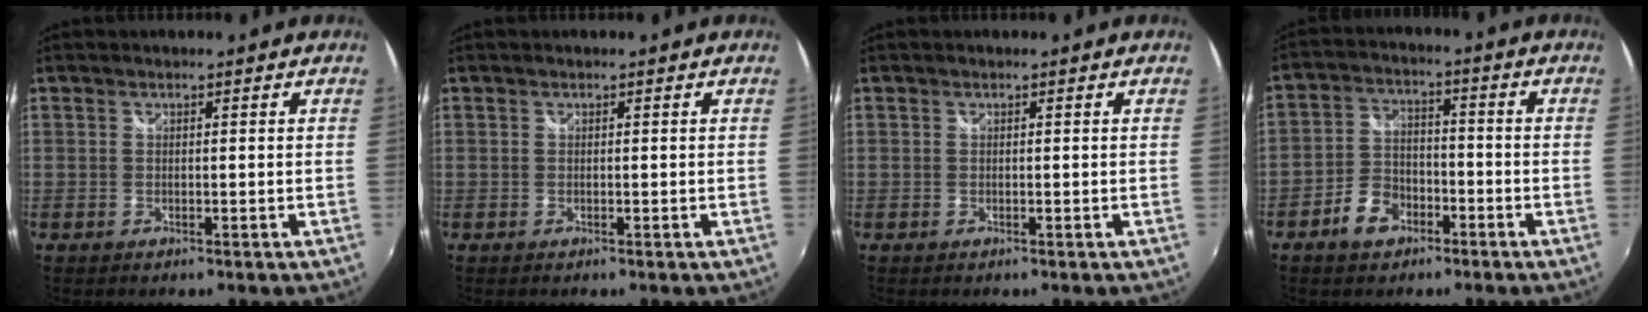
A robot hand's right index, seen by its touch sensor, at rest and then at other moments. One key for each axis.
{"total": 0.0}
{"total": 0.0}
{"total": 7.1, "fx": -4.3, "fy": 4.6, "fz": 3.3, "tx": -0.076, "ty": 0.019, "tz": -0.073}